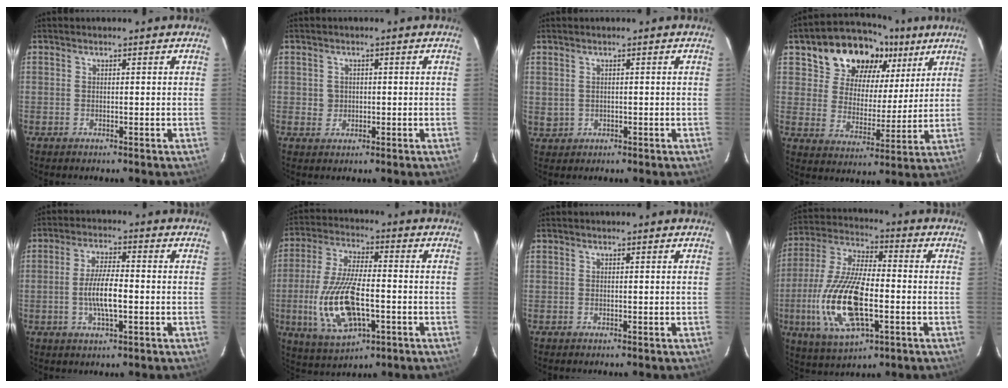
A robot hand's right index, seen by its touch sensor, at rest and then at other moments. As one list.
[{"total": 2.2, "force": [0.0, 2.2, 0.3], "torque": [-0.001, 0.005, 0.002]}, {"total": 2.1, "force": [0.4, 1.9, 0.7], "torque": [-0.017, 0.006, 0.018]}, {"total": 17.8, "force": [10.0, 12.2, 8.2], "torque": [-0.172, 0.054, 0.173]}, {"total": 7.0, "force": [-1.4, 1.8, 6.6], "torque": [-0.129, 0.001, -0.026]}, {"total": 16.0, "force": [-4.1, 6.6, 14.0], "torque": [-0.298, -0.012, -0.066]}, {"total": 0.0}, {"total": 18.8, "force": [-4.7, 7.6, 16.6], "torque": [-0.356, -0.012, -0.085]}]